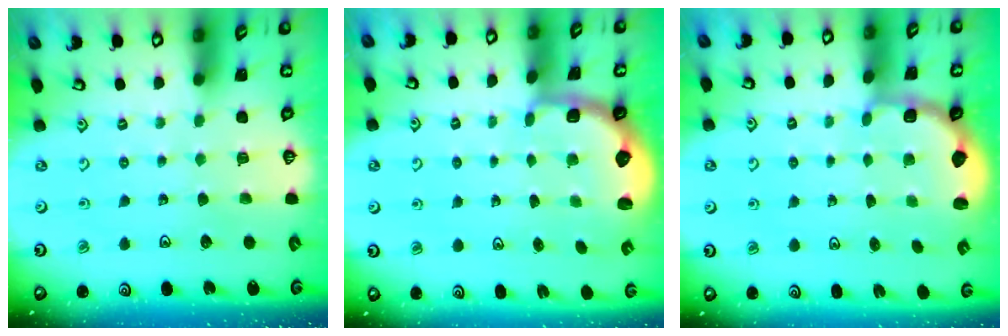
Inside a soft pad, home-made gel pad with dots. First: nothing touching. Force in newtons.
{"total": 2.3, "press": 1.7, "slide": 1.5}
{"total": 2.7, "press": 2.2, "slide": 1.5}